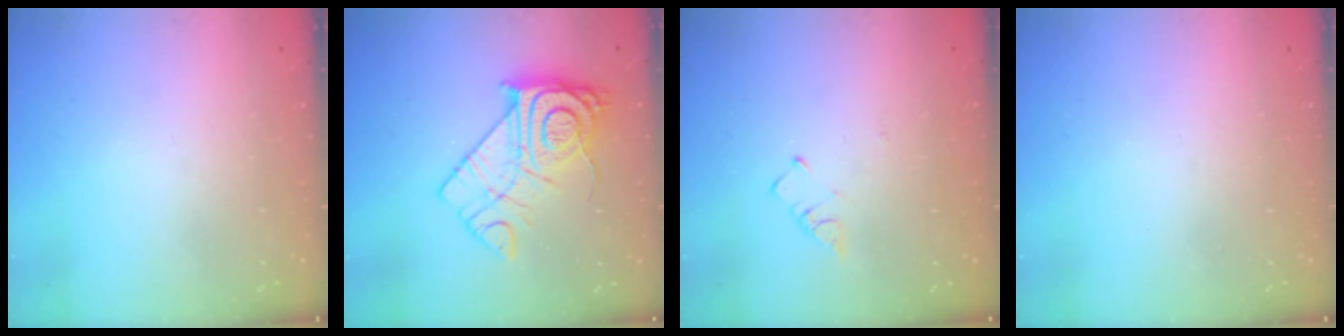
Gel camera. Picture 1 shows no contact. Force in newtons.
{"total": 17.2, "press": 17.1, "slide": 1.3}
{"total": 2.6, "press": 2.6, "slide": 0.5}
{"total": 0.0}